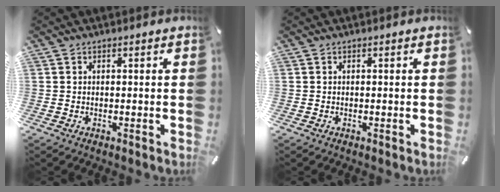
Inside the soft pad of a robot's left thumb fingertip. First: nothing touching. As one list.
[{"total": 0.0}]